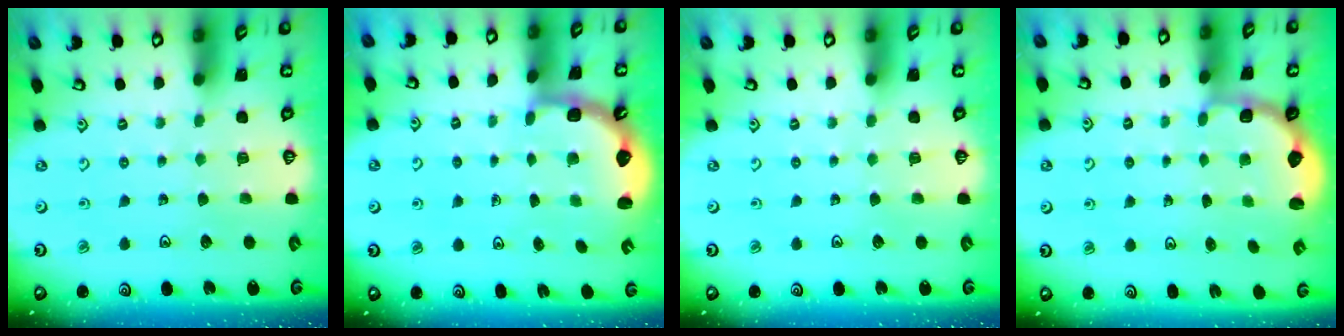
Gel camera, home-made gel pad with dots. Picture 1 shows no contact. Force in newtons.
{"total": 2.5, "press": 2.1, "slide": 1.3}
{"total": 0.0}
{"total": 2.7, "press": 2.3, "slide": 1.5}